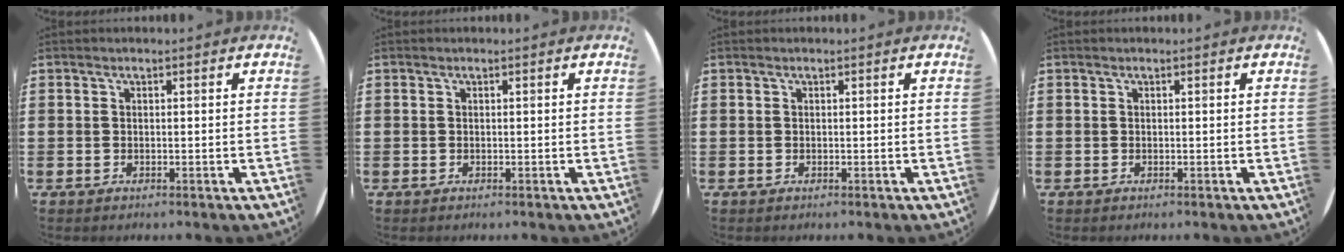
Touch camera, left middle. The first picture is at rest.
{"total": 0.0}
{"total": 0.0}
{"total": 0.0}